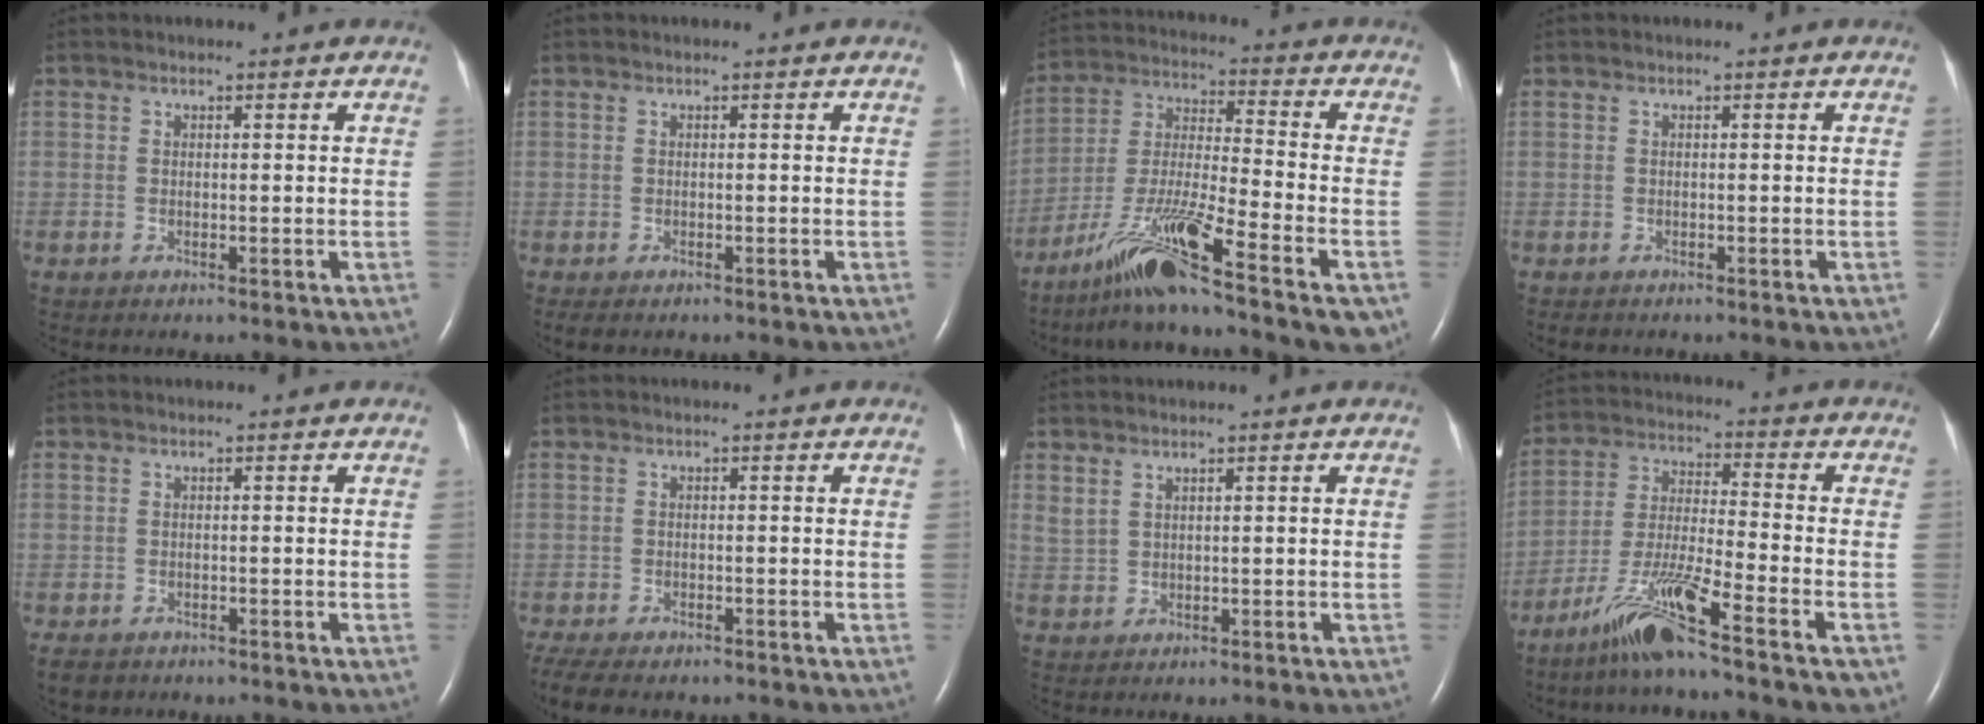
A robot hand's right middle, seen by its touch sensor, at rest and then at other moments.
{"total": 1.4, "force": [-0.9, 0.7, 0.7], "torque": [-0.011, -0.002, -0.007]}
{"total": 17.5, "force": [-11.6, 0.4, 13.1], "torque": [-0.244, -0.026, -0.204]}
{"total": 0.7, "force": [-0.6, 0.4, 0.2], "torque": [-0.009, -0.002, -0.007]}
{"total": 3.4, "force": [-2.5, 2.0, 1.0], "torque": [-0.018, -0.004, -0.036]}
{"total": 9.2, "force": [-7.2, 3.6, 4.5], "torque": [-0.100, -0.008, -0.104]}
{"total": 1.5, "force": [1.2, 0.4, 0.8], "torque": [-0.020, 0.004, 0.033]}
{"total": 11.4, "force": [-7.9, -0.6, 8.2], "torque": [-0.168, -0.030, -0.149]}